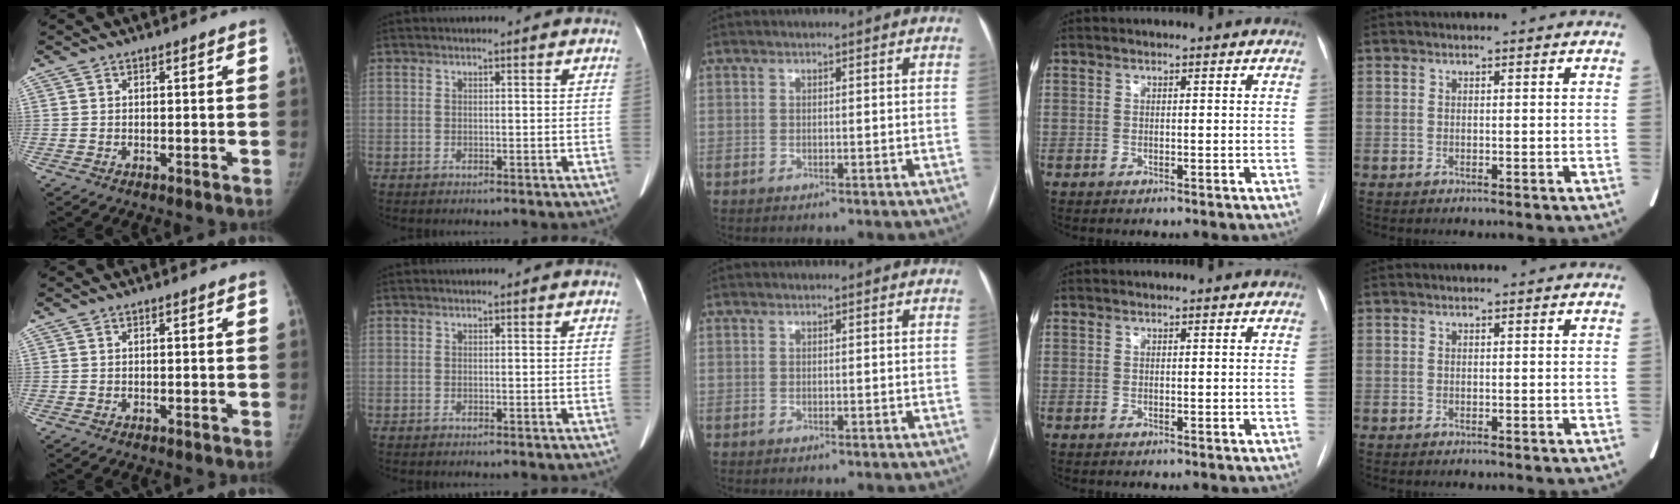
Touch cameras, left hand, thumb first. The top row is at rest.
{}